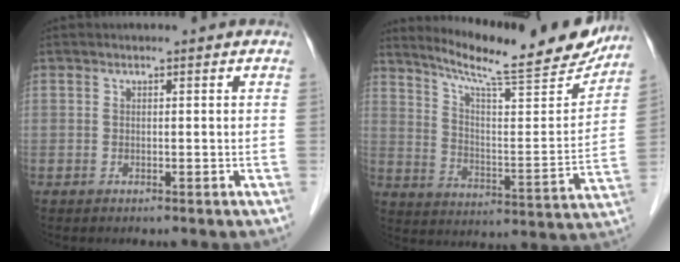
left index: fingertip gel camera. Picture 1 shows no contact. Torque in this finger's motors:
{"motor_torque": [0.15, -0.45, 0.30, 0.07]}